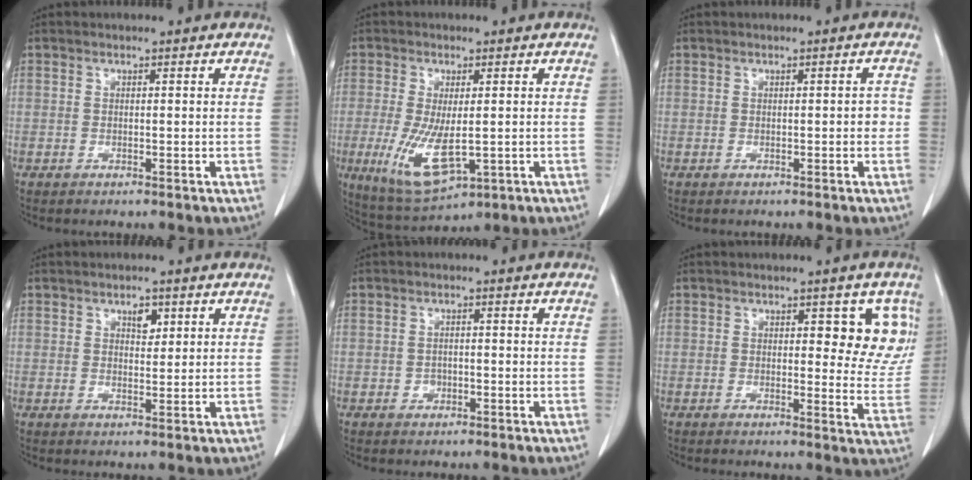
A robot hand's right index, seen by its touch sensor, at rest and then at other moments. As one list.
[{"total": 9.5, "force": [-2.0, 3.3, 8.7], "torque": [-0.166, -0.028, -0.021]}, {"total": 1.3, "force": [-0.2, 0.5, 1.1], "torque": [-0.008, 0.004, -0.004]}, {"total": 2.3, "force": [1.2, 1.2, 1.6], "torque": [-0.021, -0.001, 0.019]}, {"total": 1.4, "force": [-0.6, 1.2, 0.6], "torque": [-0.008, 0.005, -0.006]}, {"total": 7.2, "force": [2.7, 3.4, 5.8], "torque": [-0.038, 0.002, 0.024]}]